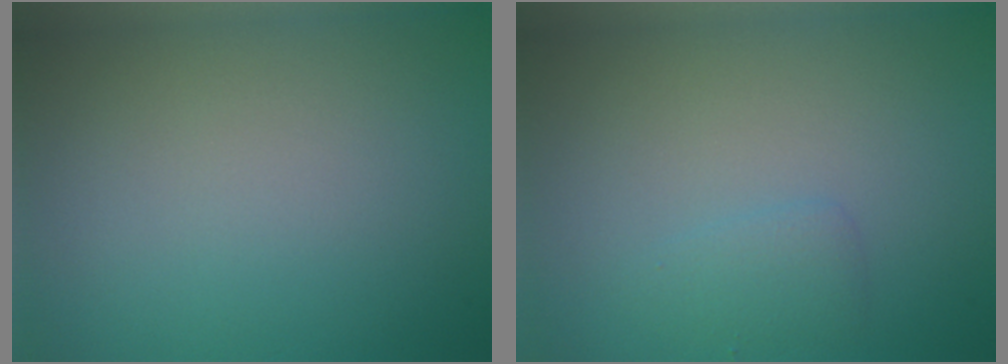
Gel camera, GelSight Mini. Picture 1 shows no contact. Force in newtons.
{"total": 1.2, "press": 1.2, "slide": 0.1}